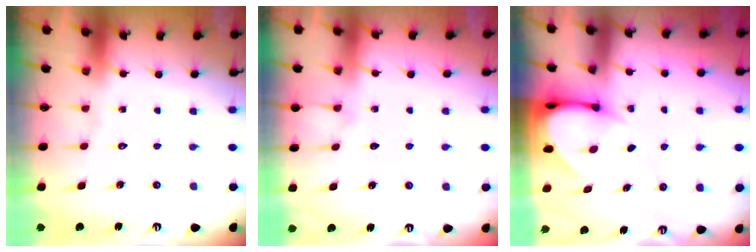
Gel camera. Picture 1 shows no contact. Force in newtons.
{"total": 3.4, "press": 3.3, "slide": 0.6}
{"total": 3.4, "press": 3.4, "slide": 0.2}